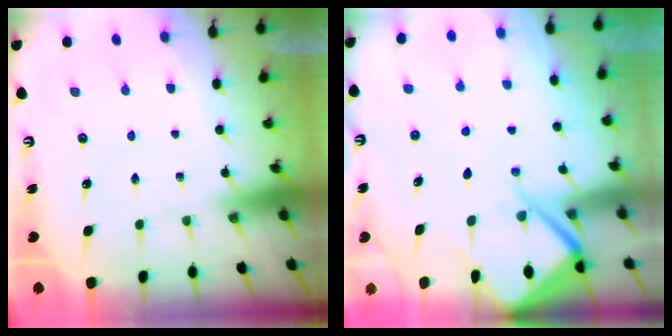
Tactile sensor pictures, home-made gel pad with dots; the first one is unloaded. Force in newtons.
{"total": 8.6, "press": 8.5, "slide": 0.9}